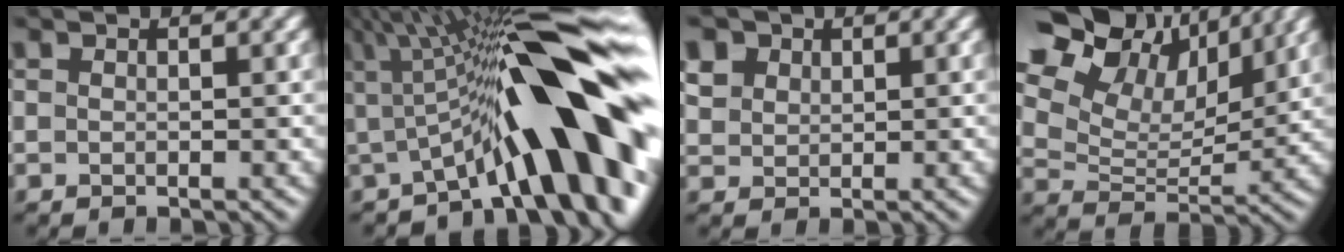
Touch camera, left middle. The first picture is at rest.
{"total": 14.9, "force": [-0.5, 3.6, 14.4], "torque": [-0.163, 0.035, -0.019]}
{"total": 2.4, "force": [1.4, 1.9, 0.5], "torque": [-0.020, 0.017, 0.034]}
{"total": 16.1, "force": [10.2, 9.9, 7.5], "torque": [-0.172, 0.049, 0.185]}